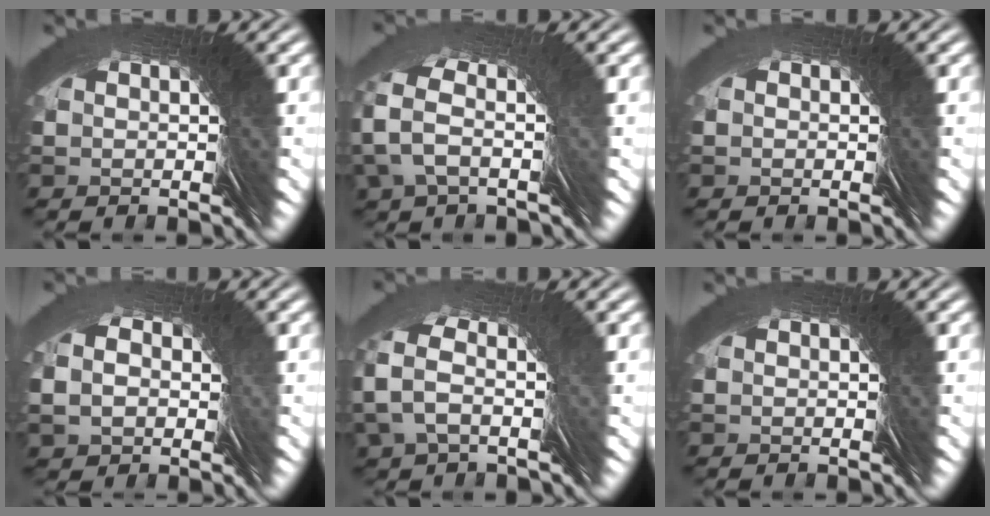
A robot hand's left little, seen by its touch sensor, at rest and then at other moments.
{"total": 3.4, "force": [1.3, -2.2, -2.2], "torque": [0.017, 0.035, 0.011]}
{"total": 0.6, "force": [0.1, 0.6, 0.0], "torque": [-0.003, 0.001, -0.001]}
{"total": 2.4, "force": [0.9, 2.0, 0.8], "torque": [-0.011, 0.016, 0.007]}
{"total": 2.9, "force": [1.0, -1.9, -2.0], "torque": [0.013, 0.031, 0.007]}
{"total": 0.0}